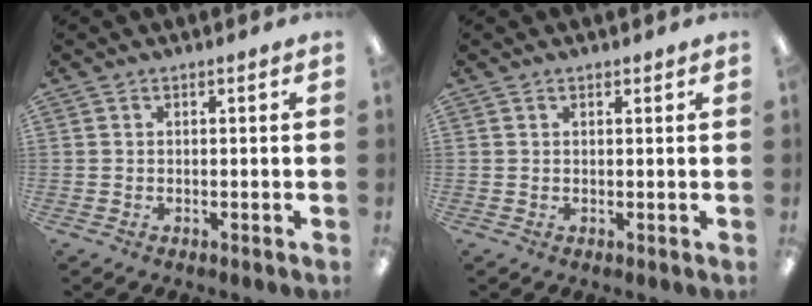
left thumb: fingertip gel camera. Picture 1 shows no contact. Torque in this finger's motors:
{"motor_torque": [-0.14, -0.02, -0.42, 0.17, 0.04]}